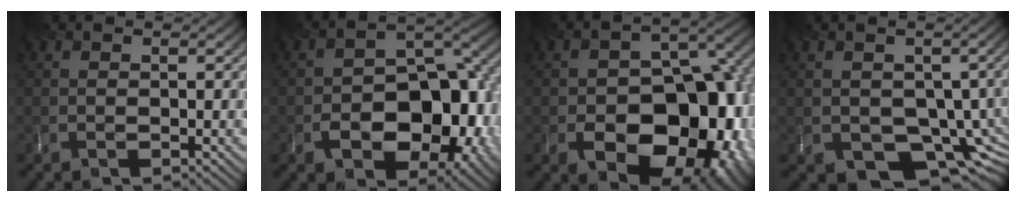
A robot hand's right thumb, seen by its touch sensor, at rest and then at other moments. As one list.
[{"total": 11.6, "force": [-4.2, 7.5, 7.8], "torque": [-0.103, -0.018, -0.063]}, {"total": 16.4, "force": [-6.0, 11.2, 10.3], "torque": [-0.102, -0.030, -0.081]}, {"total": 9.5, "force": [-1.9, 6.8, 6.3], "torque": [-0.102, -0.053, -0.010]}]